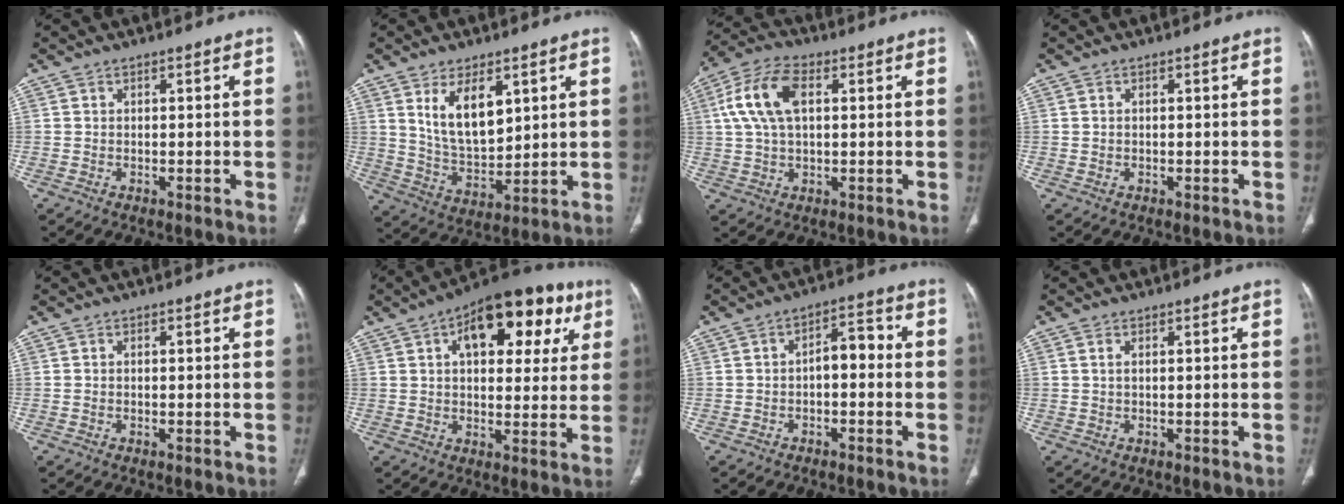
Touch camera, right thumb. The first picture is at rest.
{"total": 11.1, "force": [4.8, 5.6, 8.3], "torque": [-0.125, -0.033, 0.103]}
{"total": 11.2, "force": [2.5, 6.0, 9.1], "torque": [-0.191, 0.021, 0.045]}
{"total": 0.0}
{"total": 0.0}
{"total": 19.8, "force": [7.8, 10.3, 15.0], "torque": [-0.164, 0.007, 0.106]}
{"total": 5.1, "force": [-0.8, 2.6, 4.2], "torque": [-0.052, 0.029, -0.020]}
{"total": 0.9, "force": [0.4, 0.3, 0.8], "torque": [-0.021, 0.004, 0.009]}